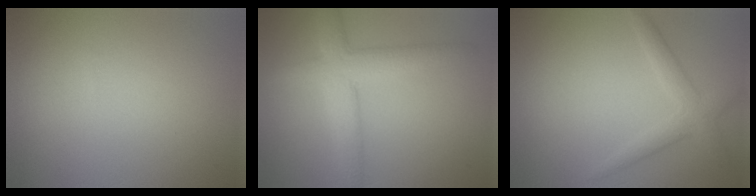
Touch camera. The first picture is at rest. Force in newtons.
{"total": 4.6, "press": 4.6, "slide": 0.2}
{"total": 2.4, "press": 2.4, "slide": 0.2}